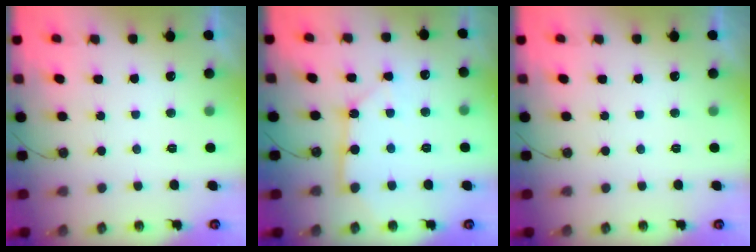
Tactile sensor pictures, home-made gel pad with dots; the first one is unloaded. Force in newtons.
{"total": 7.6, "press": 7.5, "slide": 0.7}
{"total": 0.8, "press": 0.5, "slide": 0.6}